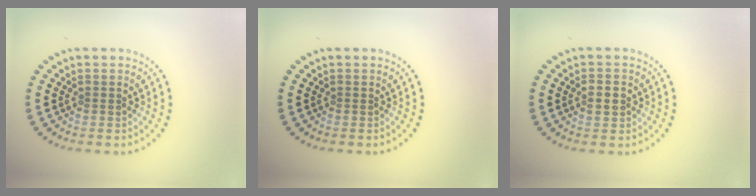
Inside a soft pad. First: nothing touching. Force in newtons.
{"total": 0.0}
{"total": 2.2, "press": 2.1, "slide": 0.1}